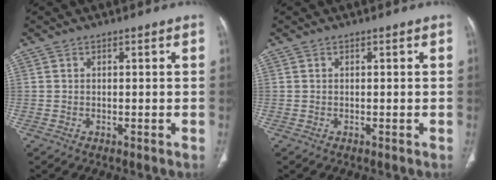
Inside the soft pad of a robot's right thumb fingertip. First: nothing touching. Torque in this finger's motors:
{"motor_torque": [-0.01, -0.01, -0.02, -0.01, 0.02]}